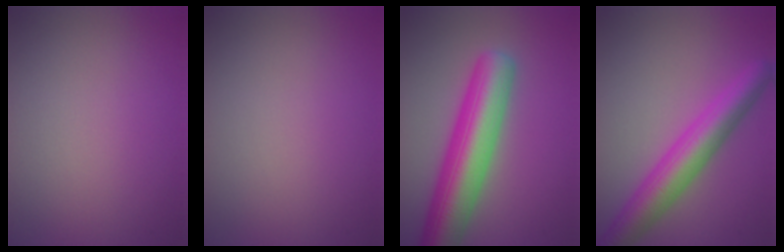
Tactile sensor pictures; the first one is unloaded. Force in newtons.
{"total": 0.0}
{"total": 8.6, "press": 8.6, "slide": 0.2}
{"total": 5.9, "press": 5.9, "slide": 0.1}